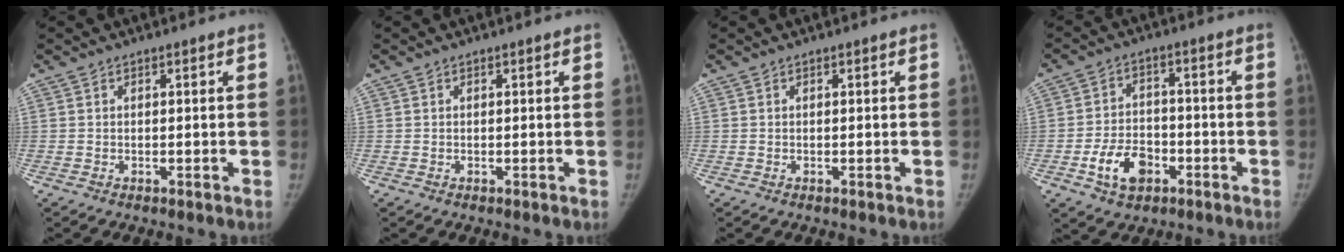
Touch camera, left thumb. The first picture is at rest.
{"total": 0.0}
{"total": 0.0}
{"total": 8.9, "force": [-3.9, 6.1, 5.3], "torque": [-0.075, 0.024, -0.065]}